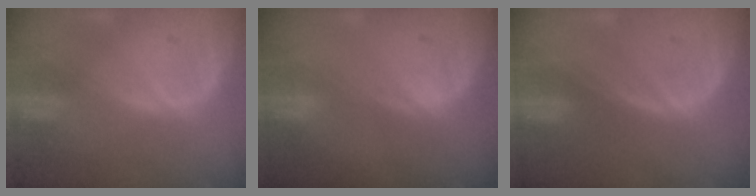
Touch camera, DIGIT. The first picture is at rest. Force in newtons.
{"total": 0.0}
{"total": 0.0}